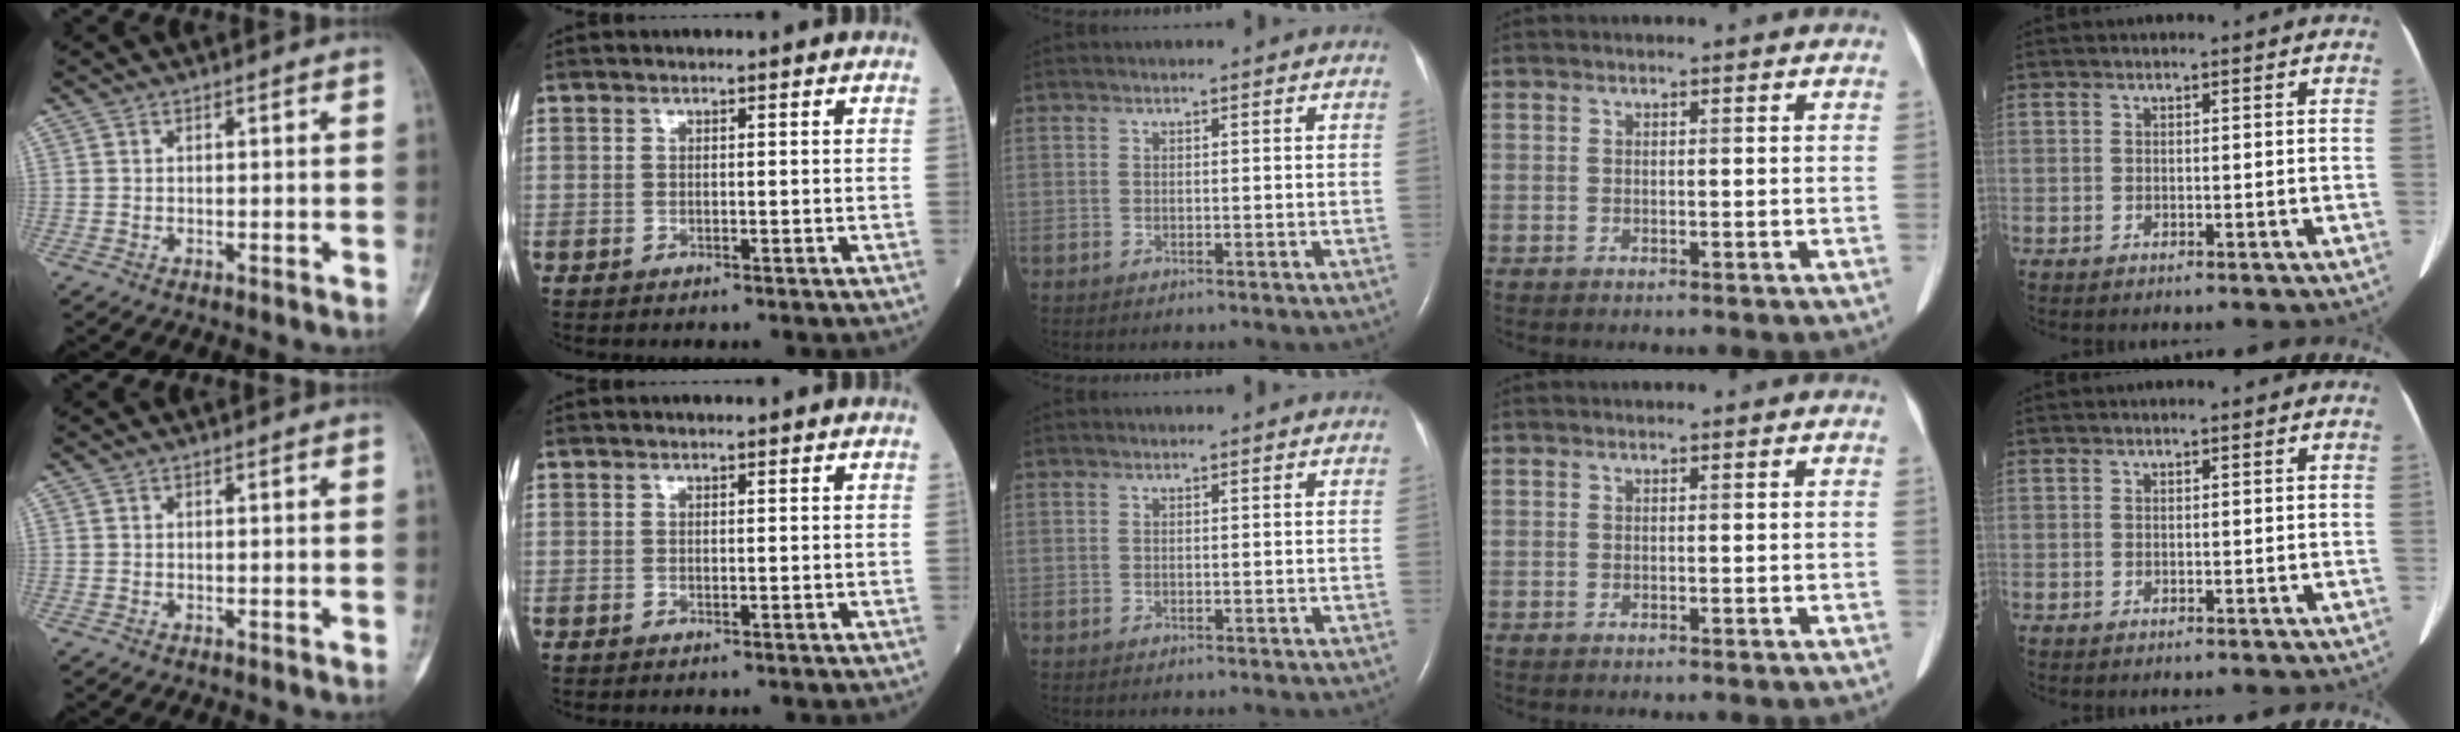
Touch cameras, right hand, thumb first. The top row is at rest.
{}